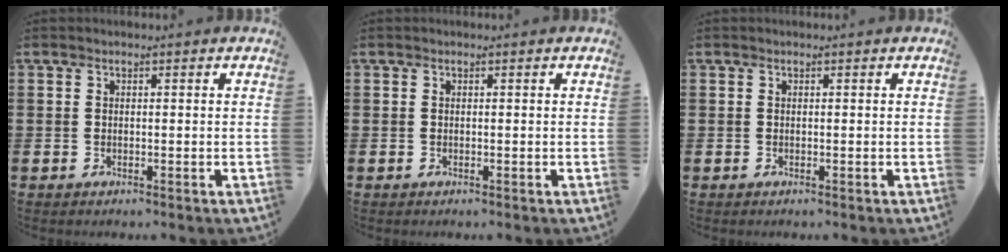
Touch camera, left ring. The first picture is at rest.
{"total": 0.0}
{"total": 0.0}